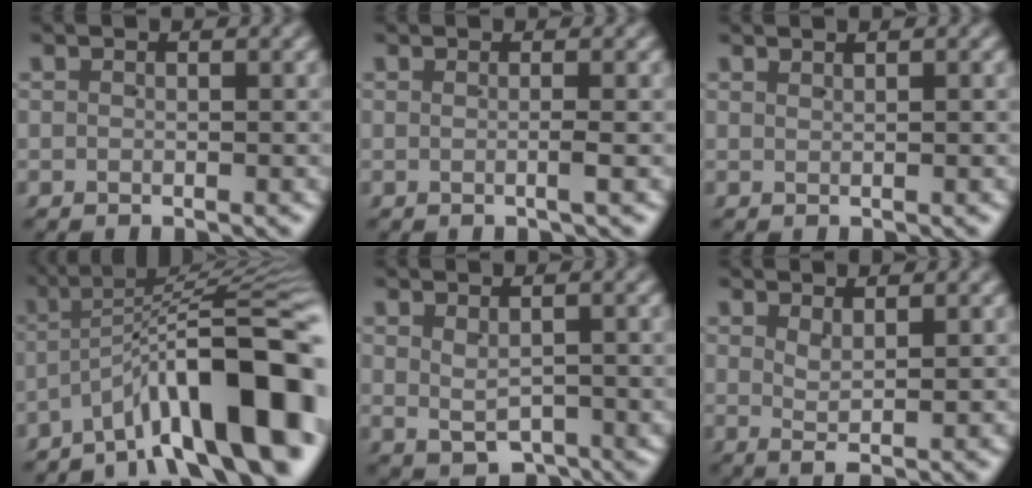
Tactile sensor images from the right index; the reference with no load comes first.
{"total": 0.8, "force": [-0.1, -0.3, 0.8], "torque": [-0.013, -0.001, -0.002]}
{"total": 0.8, "force": [0.7, -0.4, 0.2], "torque": [0.003, 0.000, 0.016]}
{"total": 12.9, "force": [-4.4, 4.9, 11.1], "torque": [-0.152, -0.007, -0.061]}
{"total": 2.7, "force": [-0.5, 1.5, 2.1], "torque": [-0.023, -0.017, 0.006]}
{"total": 1.9, "force": [1.0, 0.1, 1.7], "torque": [-0.030, -0.009, 0.026]}